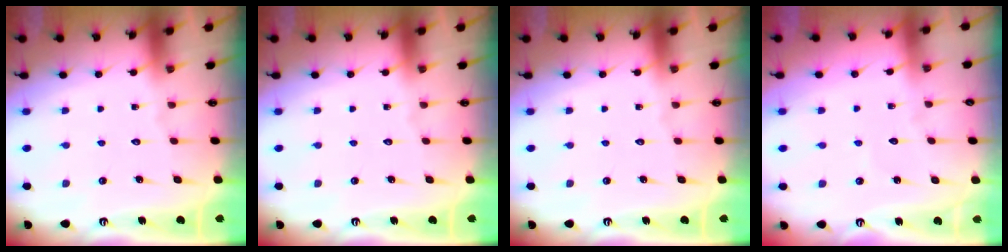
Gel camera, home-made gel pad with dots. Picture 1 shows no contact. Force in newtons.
{"total": 0.0}
{"total": 0.0}
{"total": 2.0, "press": 2.0, "slide": 0.1}